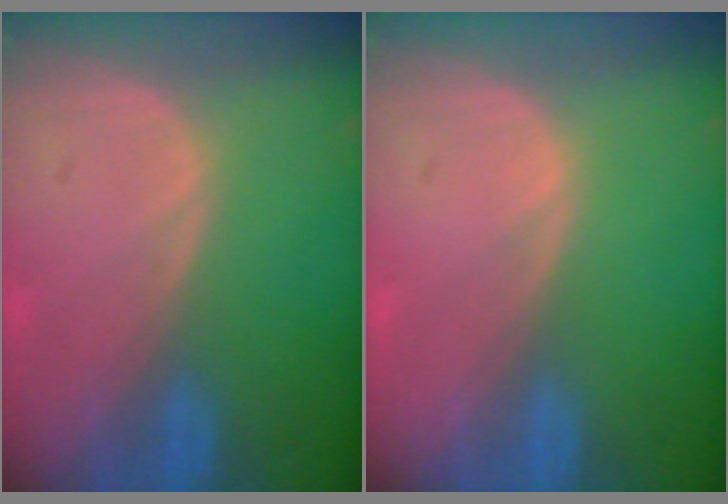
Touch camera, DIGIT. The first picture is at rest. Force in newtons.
{"total": 0.0}